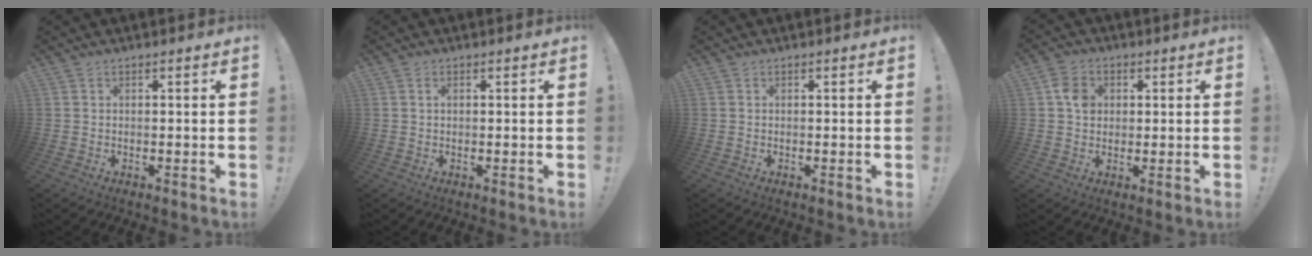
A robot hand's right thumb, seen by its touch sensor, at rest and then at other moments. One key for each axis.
{"total": 0.8, "fx": 0.4, "fy": 0.4, "fz": 0.6, "tx": -0.014, "ty": 0.002, "tz": 0.007}
{"total": 0.0}
{"total": 6.5, "fx": 1.3, "fy": 5.3, "fz": 3.6, "tx": -0.050, "ty": 0.008, "tz": 0.026}